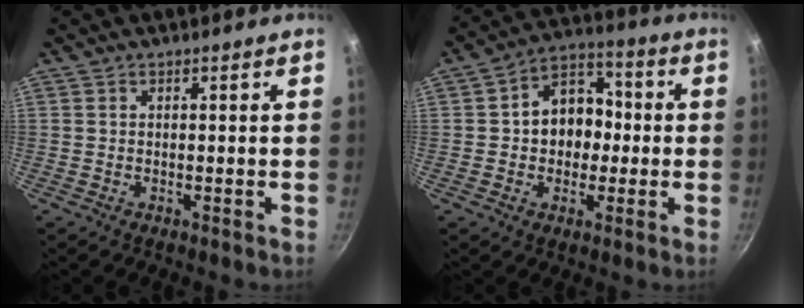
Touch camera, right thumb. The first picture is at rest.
{"total": 11.2, "force": [-0.2, 9.0, 6.7], "torque": [-0.049, 0.029, -0.016]}